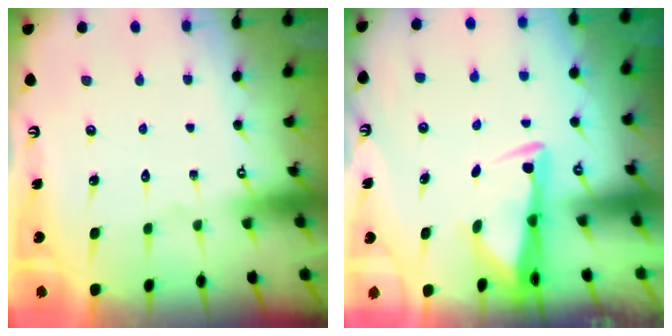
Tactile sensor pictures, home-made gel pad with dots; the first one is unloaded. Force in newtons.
{"total": 3.0, "press": 2.8, "slide": 0.9}